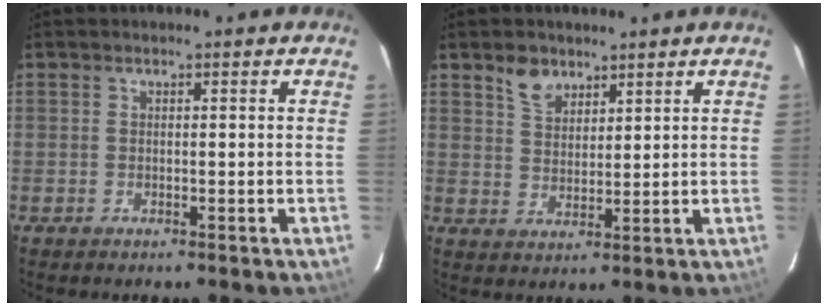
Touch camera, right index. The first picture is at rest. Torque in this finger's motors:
{"motor_torque": [0.05, 0.05, 0.01, 0.04]}